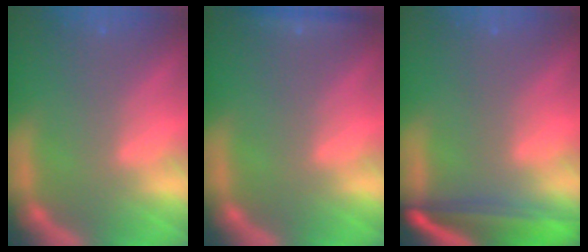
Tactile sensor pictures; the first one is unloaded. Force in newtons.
{"total": 1.4}
{"total": 7.1}